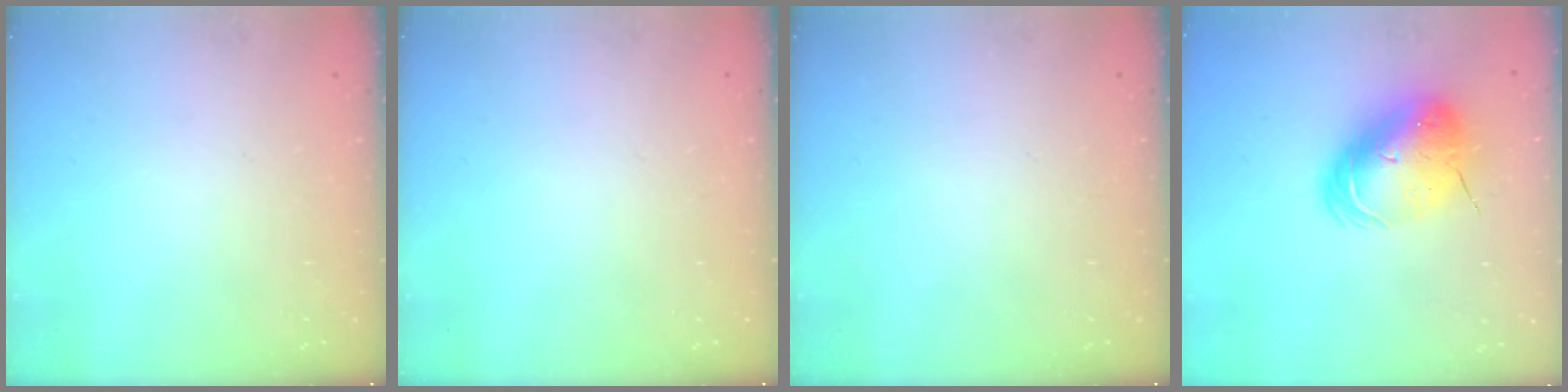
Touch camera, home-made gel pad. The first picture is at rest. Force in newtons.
{"total": 0.0}
{"total": 0.0}
{"total": 13.7, "press": 13.4, "slide": 2.6}